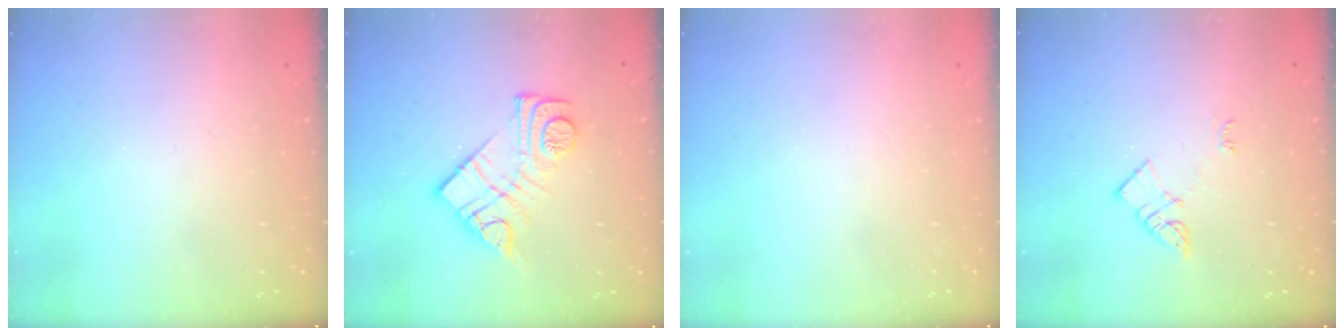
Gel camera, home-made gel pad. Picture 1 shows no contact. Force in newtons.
{"total": 13.4, "press": 13.3, "slide": 0.8}
{"total": 1.6, "press": 1.6, "slide": 0.1}
{"total": 6.5, "press": 6.5, "slide": 0.8}